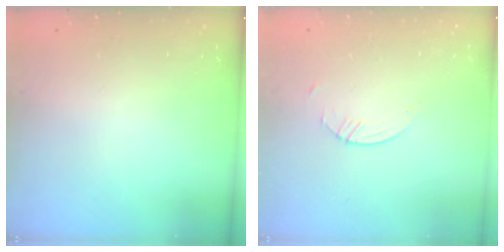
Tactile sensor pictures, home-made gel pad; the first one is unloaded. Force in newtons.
{"total": 0.8, "press": 0.8, "slide": 0.2}